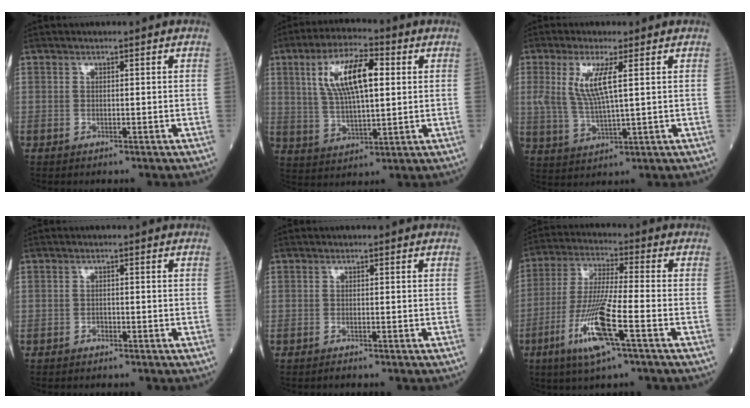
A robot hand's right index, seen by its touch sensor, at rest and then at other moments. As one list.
[{"total": 11.9, "force": [3.3, 3.6, 10.9], "torque": [-0.214, 0.016, 0.061]}, {"total": 7.0, "force": [2.0, 0.9, 6.7], "torque": [-0.154, -0.002, 0.043]}, {"total": 0.7, "force": [-0.5, 0.4, 0.3], "torque": [-0.004, 0.003, -0.009]}, {"total": 0.5, "force": [-0.4, -0.1, 0.3], "torque": [-0.008, -0.001, -0.010]}, {"total": 12.0, "force": [-5.0, 0.2, 10.8], "torque": [-0.224, -0.018, -0.100]}]